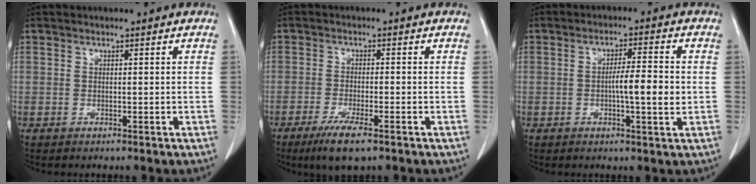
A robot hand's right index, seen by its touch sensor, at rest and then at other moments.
{"total": 6.0, "force": [-3.8, 0.8, 4.5], "torque": [-0.087, -0.014, -0.064]}
{"total": 5.9, "force": [-0.5, 0.5, 5.9], "torque": [-0.095, 0.001, -0.010]}